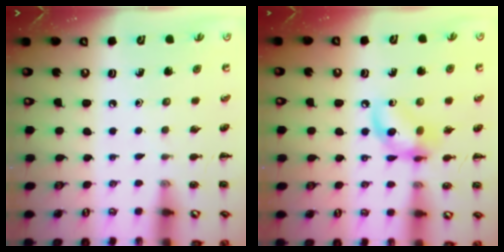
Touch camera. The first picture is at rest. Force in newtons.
{"total": 10.8, "press": 10.7, "slide": 1.8}